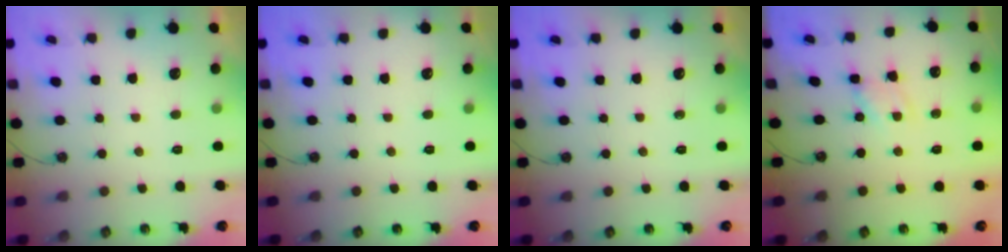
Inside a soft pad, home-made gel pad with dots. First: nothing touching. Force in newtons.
{"total": 0.0}
{"total": 0.0}
{"total": 1.7, "press": 1.7, "slide": 0.1}